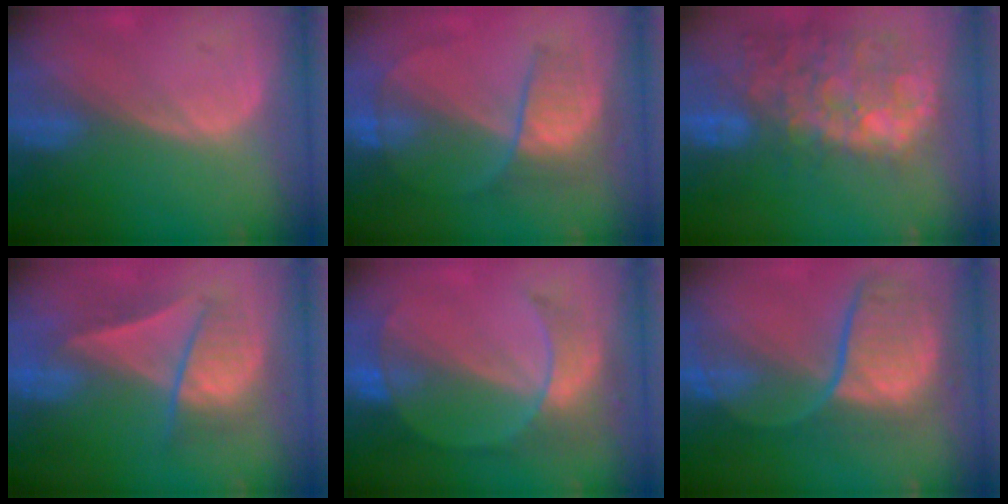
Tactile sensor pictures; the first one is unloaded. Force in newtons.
{"total": 6.3, "press": 6.2, "slide": 0.8}
{"total": 13.6, "press": 11.5, "slide": 7.2}
{"total": 7.1, "press": 7.0, "slide": 0.9}
{"total": 7.3, "press": 7.0, "slide": 1.8}
{"total": 10.0, "press": 9.3, "slide": 3.7}